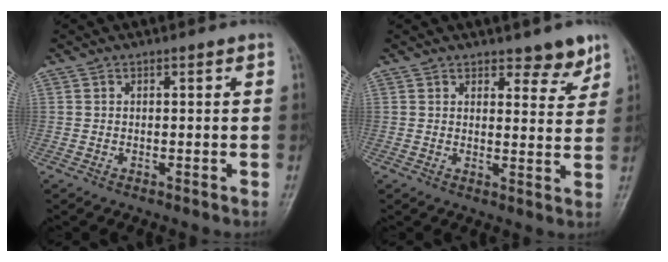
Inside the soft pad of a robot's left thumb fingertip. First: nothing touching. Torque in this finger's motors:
{"motor_torque": [0.02, -0.02, -0.26, -0.31, 0.00]}